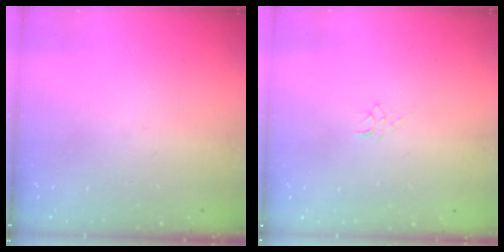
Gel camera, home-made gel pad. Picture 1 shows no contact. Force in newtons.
{"total": 5.0, "press": 4.9, "slide": 0.3}